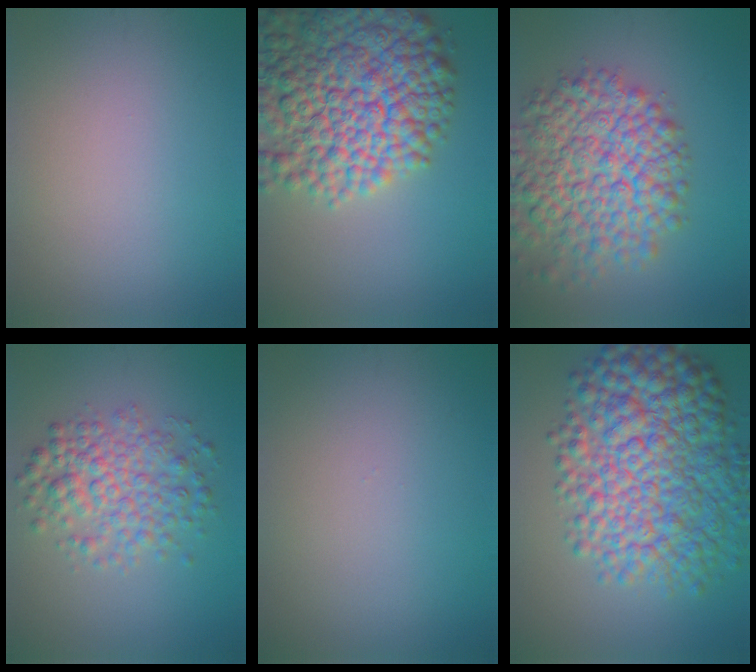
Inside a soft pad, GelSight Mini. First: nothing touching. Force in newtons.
{"total": 13.2, "press": 13.2, "slide": 0.7}
{"total": 10.1, "press": 10.1, "slide": 0.5}
{"total": 5.1, "press": 5.1, "slide": 0.1}
{"total": 0.0}
{"total": 11.8, "press": 11.8, "slide": 0.2}